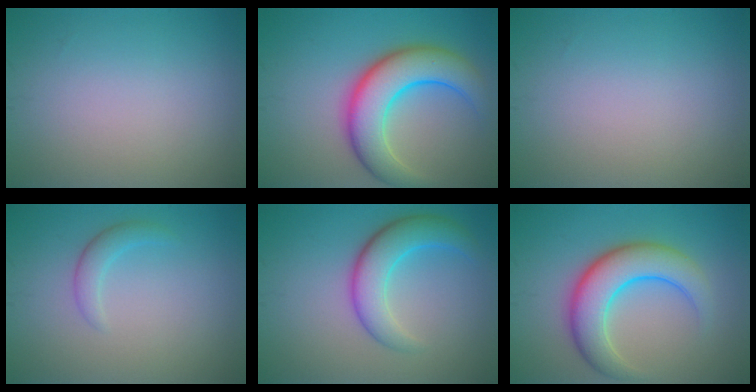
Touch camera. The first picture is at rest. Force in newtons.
{"total": 7.9, "press": 7.9, "slide": 0.1}
{"total": 0.0}
{"total": 1.7, "press": 1.7, "slide": 0.1}
{"total": 5.1, "press": 5.1, "slide": 0.2}
{"total": 6.9, "press": 6.9, "slide": 0.2}